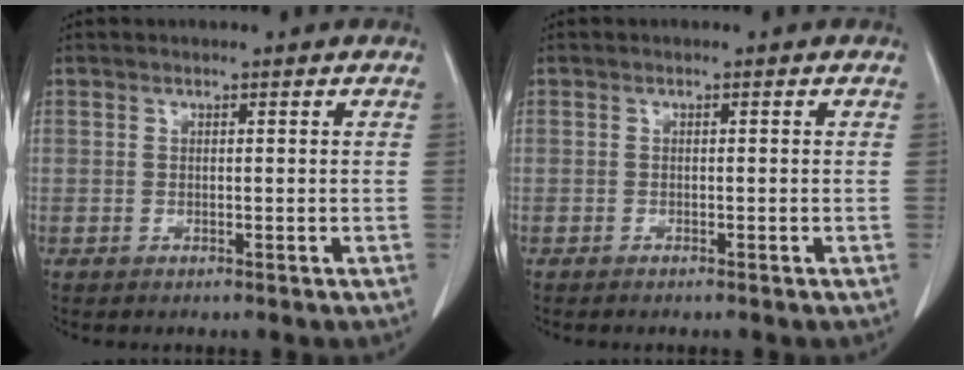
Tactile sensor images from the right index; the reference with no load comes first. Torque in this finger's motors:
{"motor_torque": [-0.02, 0.03, -0.01, 0.01]}